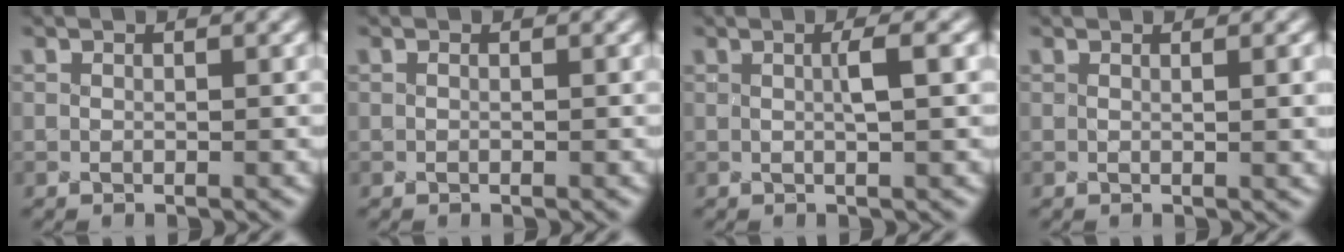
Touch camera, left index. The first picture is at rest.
{"total": 0.0}
{"total": 1.4, "force": [-0.3, 0.0, 1.3], "torque": [-0.020, 0.009, 0.000]}
{"total": 1.3, "force": [0.3, 0.5, 1.1], "torque": [-0.005, 0.003, 0.004]}